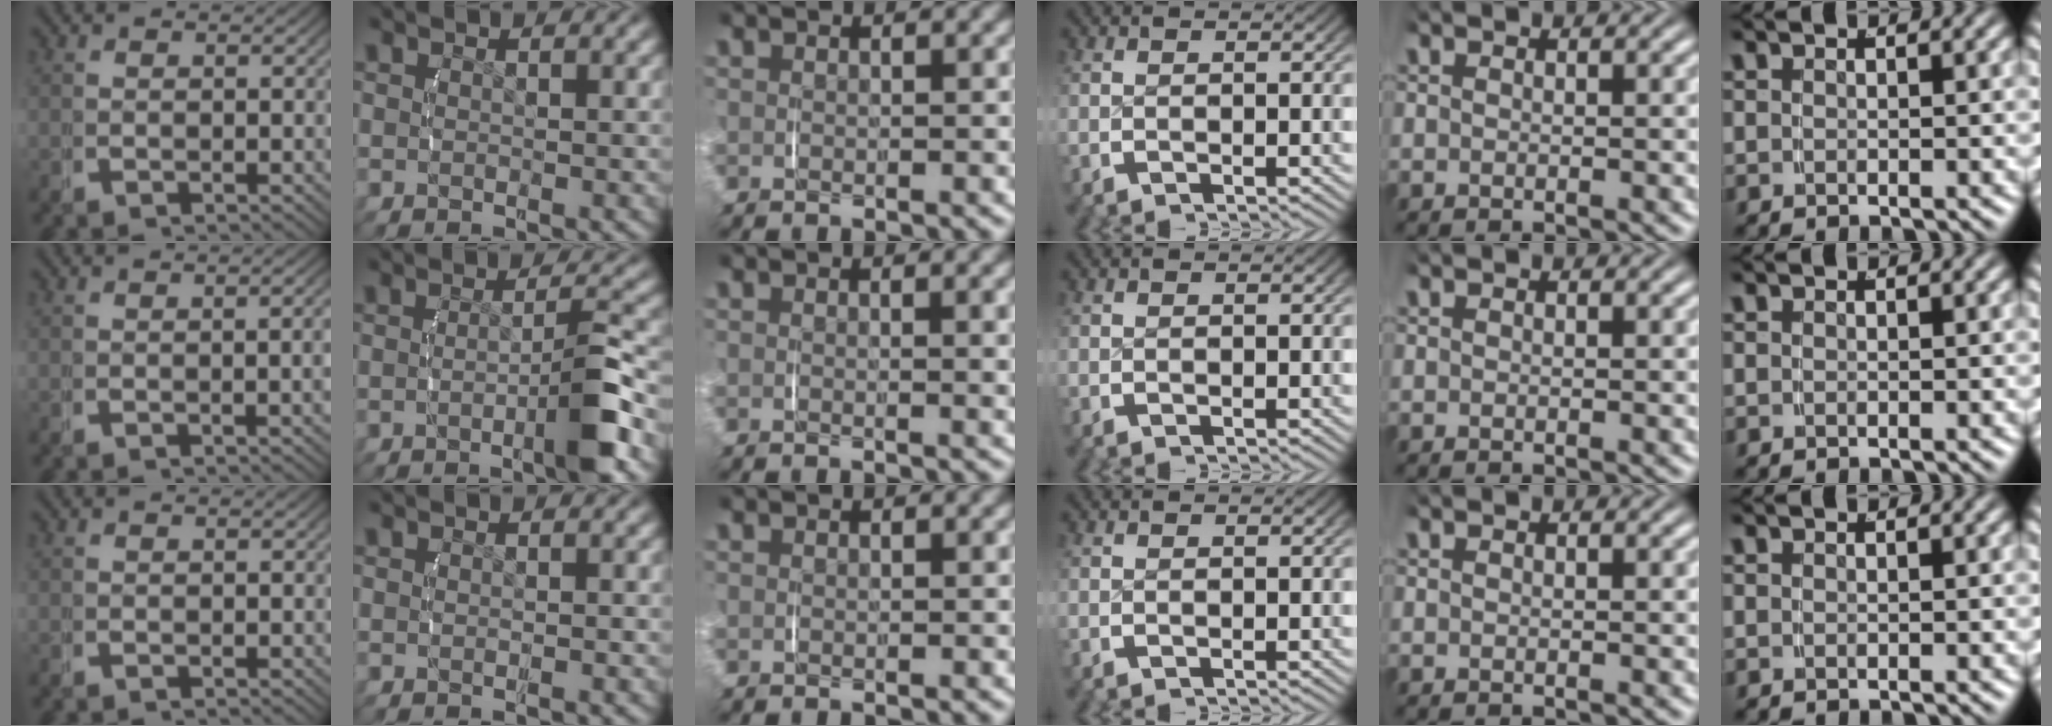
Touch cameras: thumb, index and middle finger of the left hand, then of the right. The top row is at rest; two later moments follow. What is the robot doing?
{"motion": "lift_and_place", "object": "jewelry box"}